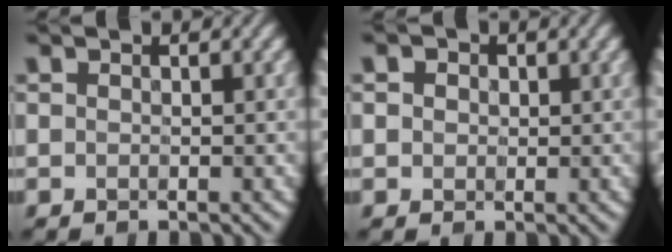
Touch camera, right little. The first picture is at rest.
{"total": 2.4, "force": [0.9, 2.0, 1.1], "torque": [-0.035, 0.010, 0.010]}